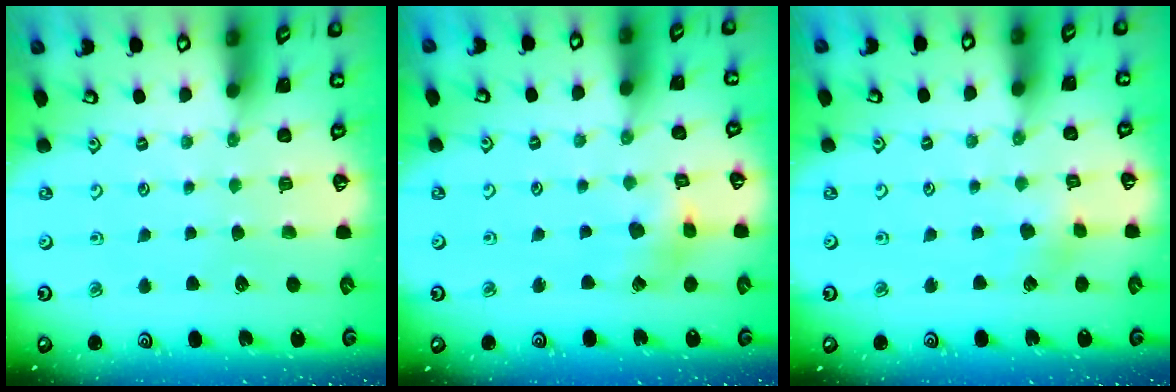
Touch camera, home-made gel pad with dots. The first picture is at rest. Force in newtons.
{"total": 5.7, "press": 5.7, "slide": 0.6}
{"total": 3.1, "press": 3.0, "slide": 0.6}